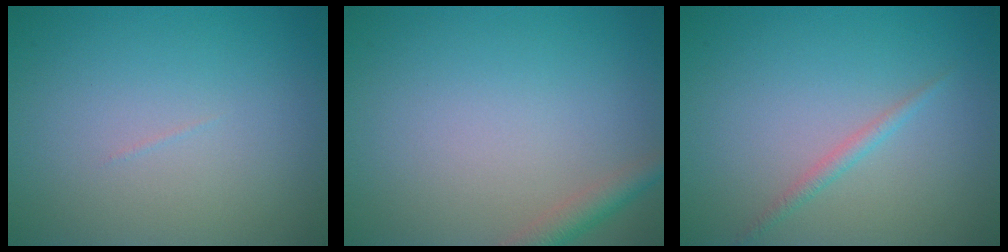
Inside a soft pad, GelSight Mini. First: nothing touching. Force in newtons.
{"total": 2.0, "press": 2.0, "slide": 0.1}
{"total": 1.1, "press": 1.1, "slide": 0.0}